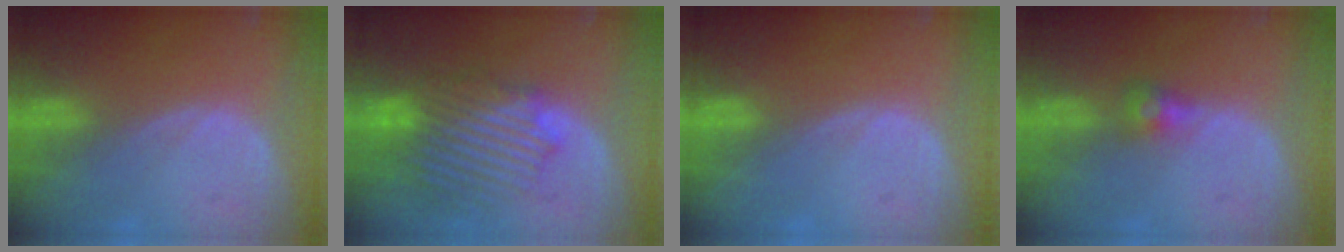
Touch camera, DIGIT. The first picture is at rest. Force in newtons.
{"total": 9.6, "press": 9.4, "slide": 2.2}
{"total": 0.0}
{"total": 2.8, "press": 2.7, "slide": 0.9}